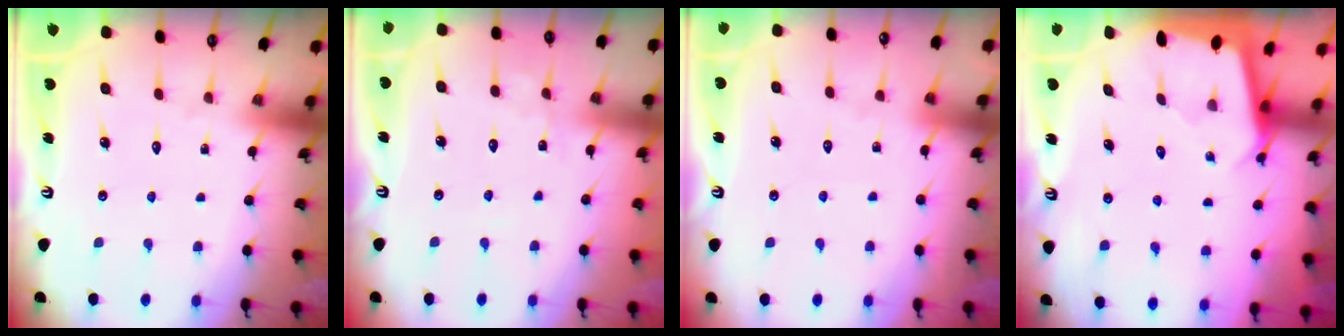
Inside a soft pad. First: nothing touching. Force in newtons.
{"total": 2.3, "press": 2.3, "slide": 0.3}
{"total": 3.4, "press": 3.4, "slide": 0.5}
{"total": 2.4, "press": 2.4, "slide": 0.1}